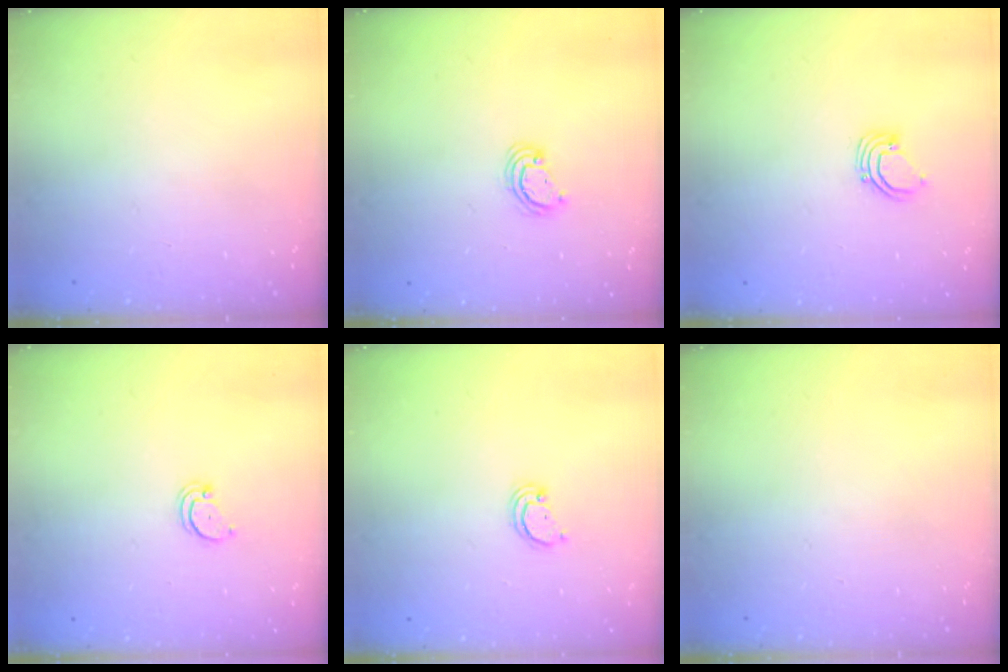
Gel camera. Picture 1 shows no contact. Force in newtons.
{"total": 3.4, "press": 3.4, "slide": 0.4}
{"total": 3.2, "press": 3.2, "slide": 0.2}
{"total": 2.5, "press": 2.5, "slide": 0.3}
{"total": 2.4, "press": 2.4, "slide": 0.2}
{"total": 0.0}